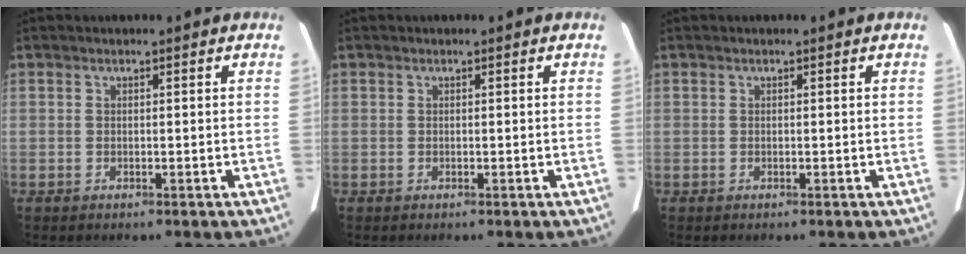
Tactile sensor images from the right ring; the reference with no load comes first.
{"total": 0.0}
{"total": 0.0}